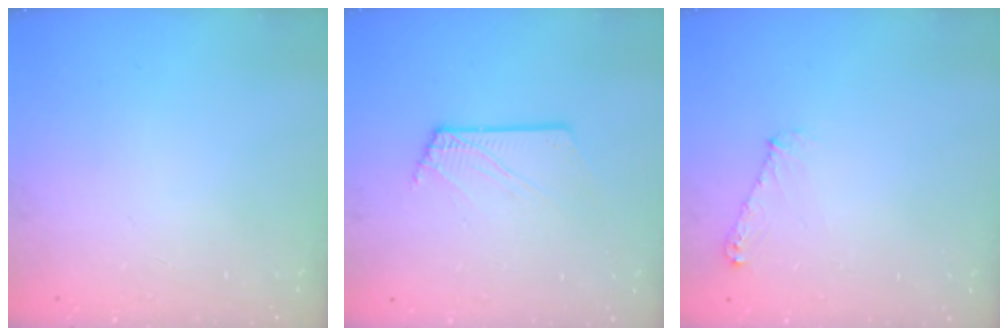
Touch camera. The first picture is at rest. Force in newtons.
{"total": 2.6, "press": 2.6, "slide": 0.3}
{"total": 5.7, "press": 5.7, "slide": 0.5}